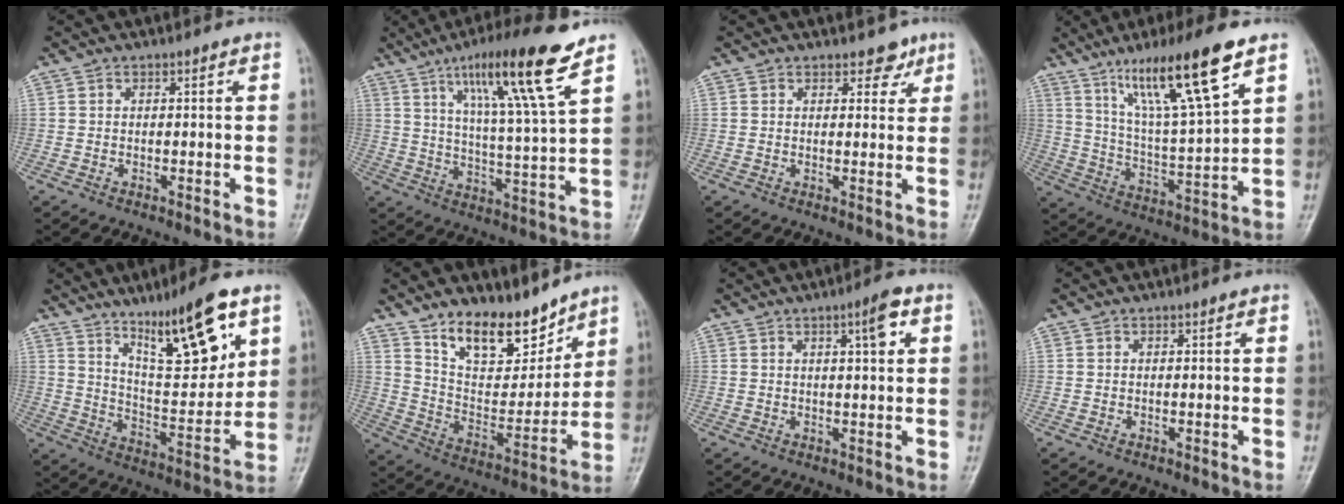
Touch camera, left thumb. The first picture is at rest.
{"total": 15.9, "force": [9.4, 0.8, 12.8], "torque": [-0.214, -0.043, 0.157]}
{"total": 3.0, "force": [2.2, 1.8, 1.0], "torque": [0.012, -0.011, 0.027]}
{"total": 17.6, "force": [10.5, 2.2, 13.9], "torque": [-0.236, -0.046, 0.194]}
{"total": 17.0, "force": [9.8, 4.3, 13.3], "torque": [-0.187, -0.057, 0.175]}
{"total": 15.5, "force": [11.4, 6.9, 7.8], "torque": [-0.081, -0.079, 0.210]}
{"total": 4.3, "force": [1.8, 0.9, 3.8], "torque": [-0.054, -0.002, 0.028]}
{"total": 0.0}